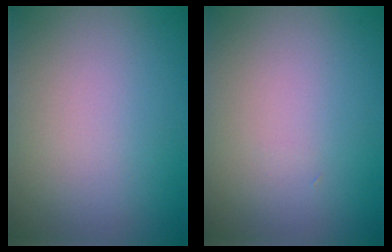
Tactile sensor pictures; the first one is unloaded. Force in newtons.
{"total": 0.0}